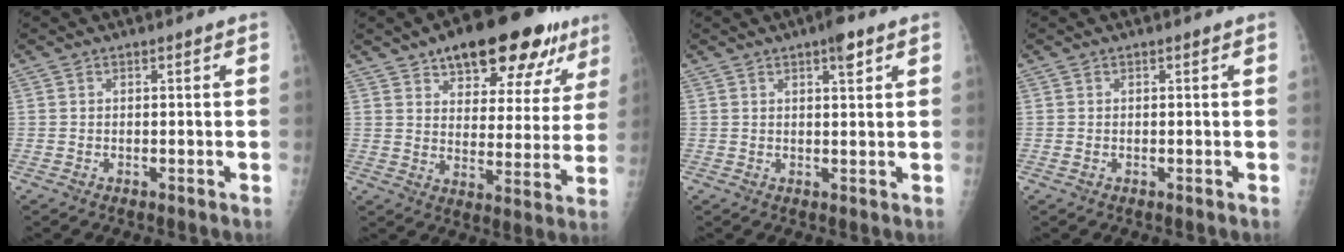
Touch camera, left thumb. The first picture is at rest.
{"total": 20.0, "force": [12.6, 8.8, 12.8], "torque": [-0.129, -0.028, 0.180]}
{"total": 3.5, "force": [2.0, 0.9, 2.7], "torque": [-0.034, -0.008, 0.027]}
{"total": 0.6, "force": [0.1, 0.4, 0.5], "torque": [-0.009, 0.002, 0.004]}